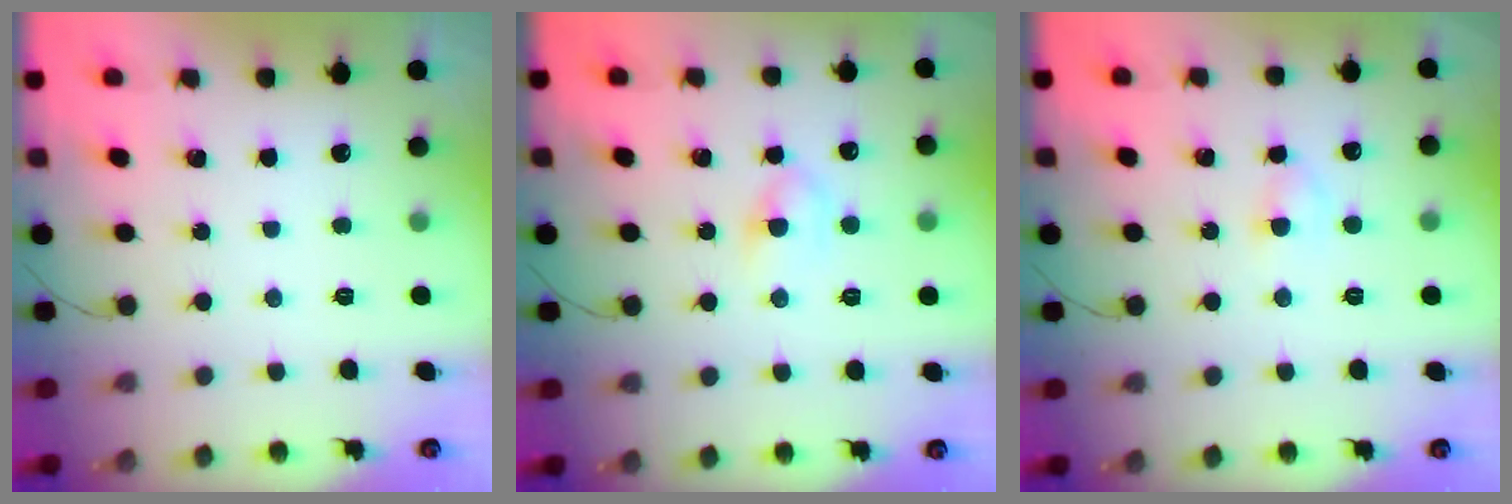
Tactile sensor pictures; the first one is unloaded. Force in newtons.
{"total": 5.0, "press": 4.9, "slide": 1.1}
{"total": 2.6, "press": 2.4, "slide": 1.1}